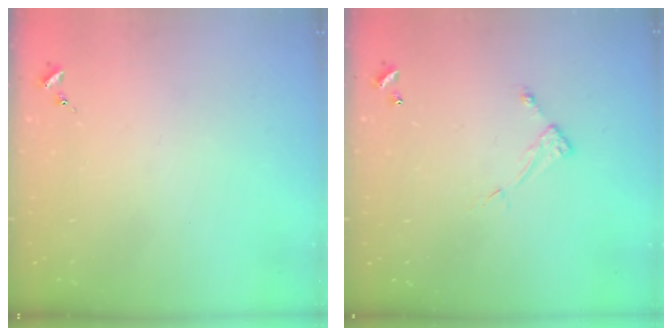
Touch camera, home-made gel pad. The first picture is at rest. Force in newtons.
{"total": 4.9, "press": 4.8, "slide": 0.3}